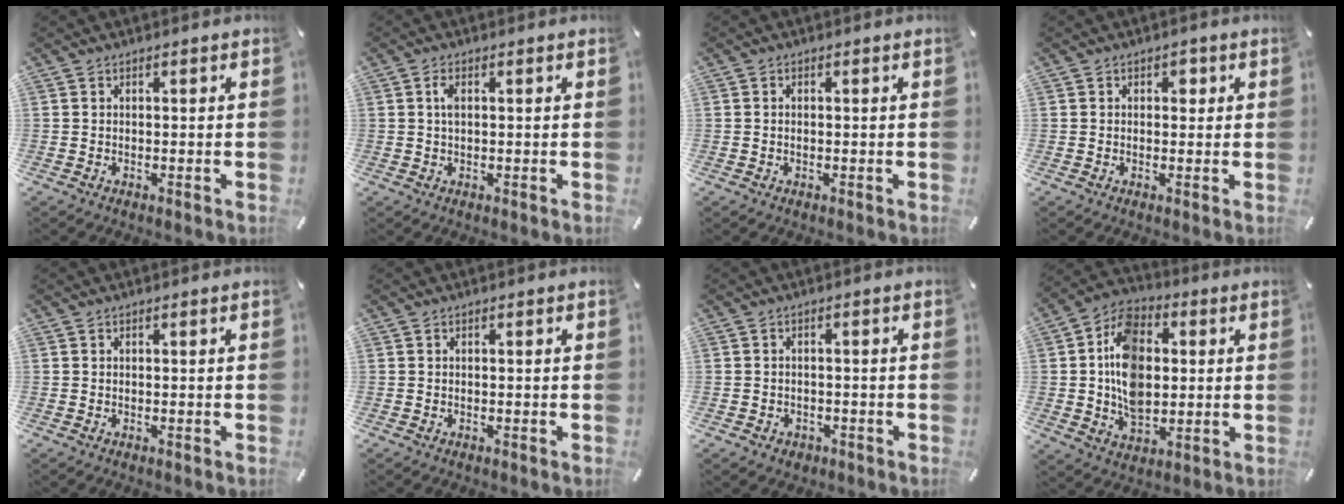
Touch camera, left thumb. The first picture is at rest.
{"total": 2.2, "force": [0.4, 0.9, 1.9], "torque": [-0.040, 0.006, 0.005]}
{"total": 0.8, "force": [-0.1, 0.4, 0.6], "torque": [-0.013, 0.002, -0.003]}
{"total": 2.0, "force": [0.5, 1.6, 1.1], "torque": [-0.001, 0.000, 0.000]}
{"total": 0.0}
{"total": 0.0}
{"total": 2.0, "force": [-1.0, 1.7, 0.4], "torque": [-0.006, 0.007, -0.022]}
{"total": 14.7, "force": [1.0, 10.7, 10.1], "torque": [-0.199, 0.012, 0.021]}